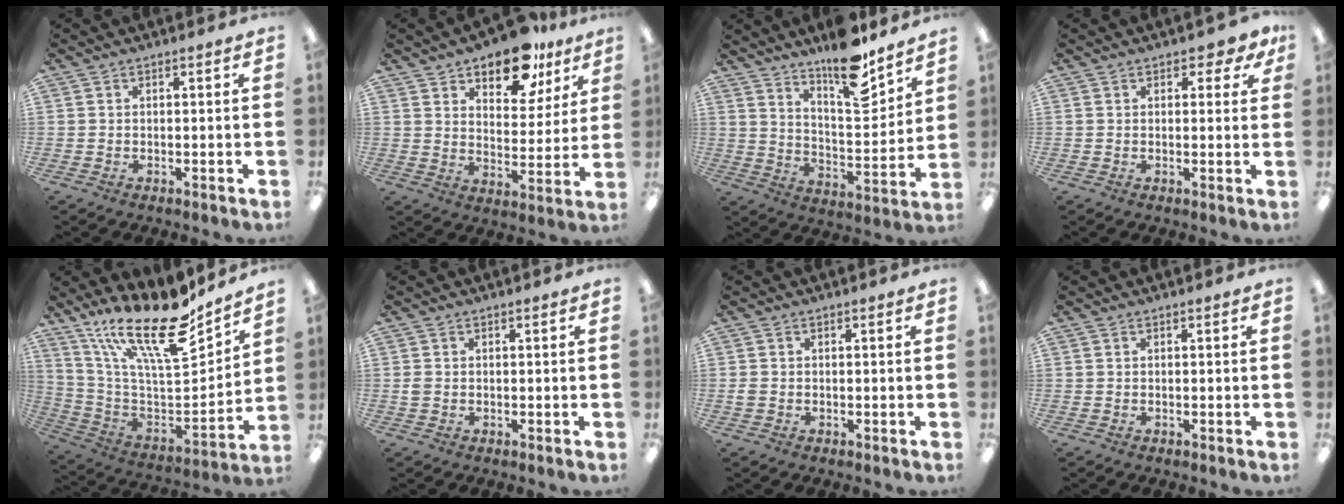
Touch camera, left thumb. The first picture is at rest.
{"total": 14.1, "force": [10.6, 6.5, 6.6], "torque": [-0.094, -0.060, 0.186]}
{"total": 15.6, "force": [12.4, 4.4, 8.4], "torque": [-0.127, -0.086, 0.209]}
{"total": 3.0, "force": [1.7, 1.7, 1.8], "torque": [-0.021, 0.000, 0.027]}
{"total": 23.2, "force": [16.7, 6.6, 14.6], "torque": [-0.256, -0.124, 0.283]}
{"total": 1.3, "force": [-0.1, 1.0, 0.8], "torque": [-0.015, 0.004, -0.003]}
{"total": 1.3, "force": [-0.3, 1.0, 0.7], "torque": [-0.013, 0.003, -0.006]}
{"total": 0.0}